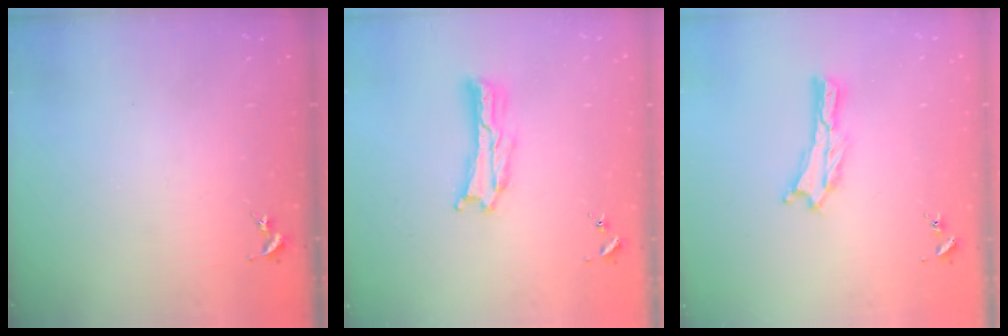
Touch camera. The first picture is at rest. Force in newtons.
{"total": 1.7, "press": 1.7, "slide": 0.3}
{"total": 0.6, "press": 0.6, "slide": 0.2}